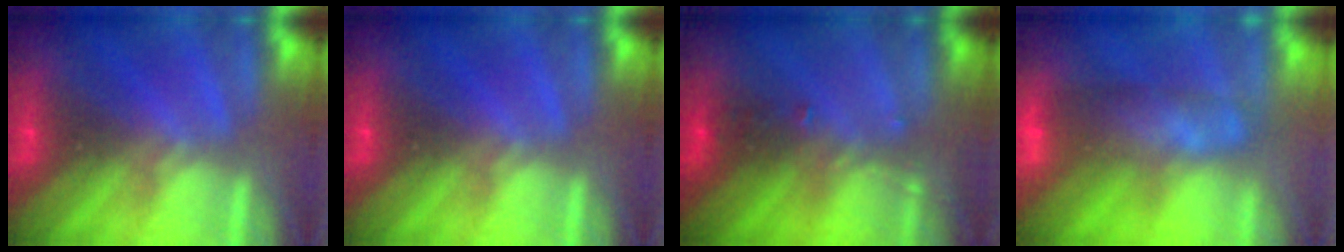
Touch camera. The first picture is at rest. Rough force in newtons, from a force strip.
{"total": 0.0}
{"total": 2.7}
{"total": 7.6}